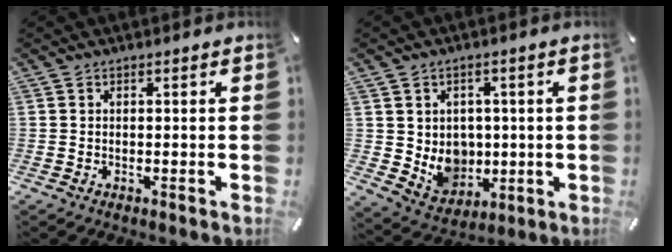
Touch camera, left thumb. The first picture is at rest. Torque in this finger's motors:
{"motor_torque": [0.25, 0.17, 0.05, -0.07, 0.10]}